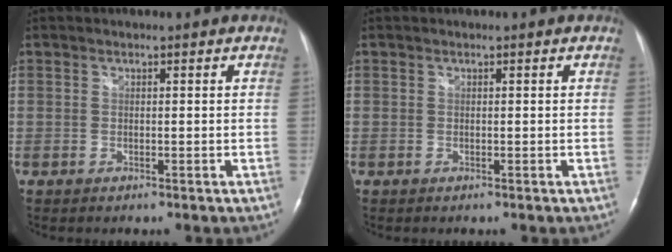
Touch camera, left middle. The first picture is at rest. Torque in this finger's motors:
{"motor_torque": [0.00, 0.00, 0.01, 0.00]}